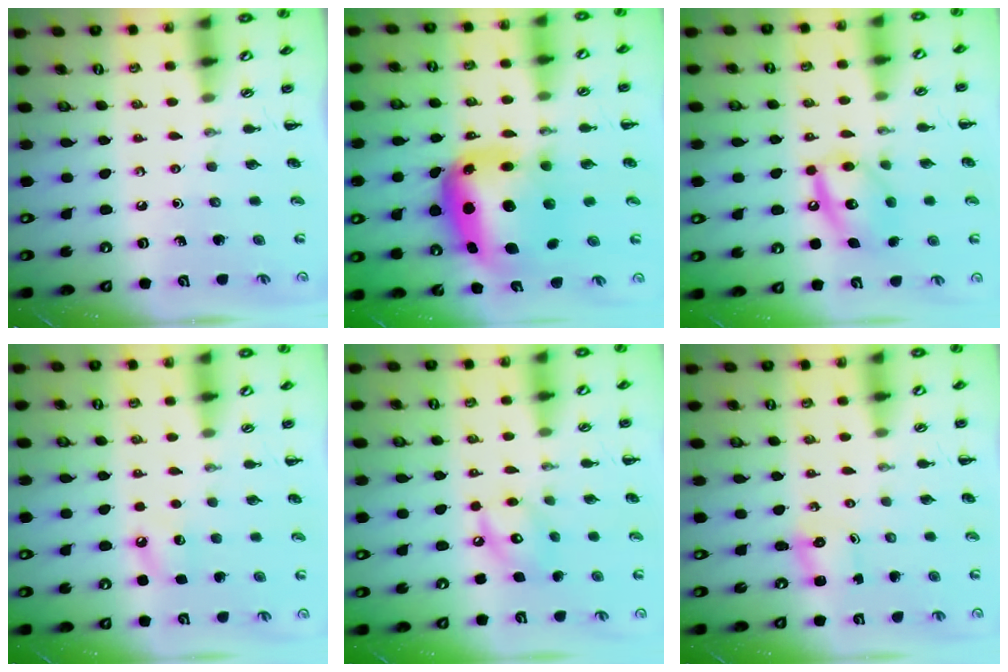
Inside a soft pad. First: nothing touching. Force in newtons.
{"total": 11.2, "press": 10.7, "slide": 3.2}
{"total": 13.5, "press": 13.4, "slide": 2.0}
{"total": 5.1, "press": 4.9, "slide": 1.6}
{"total": 9.4, "press": 9.4, "slide": 0.4}
{"total": 1.3, "press": 1.2, "slide": 0.3}